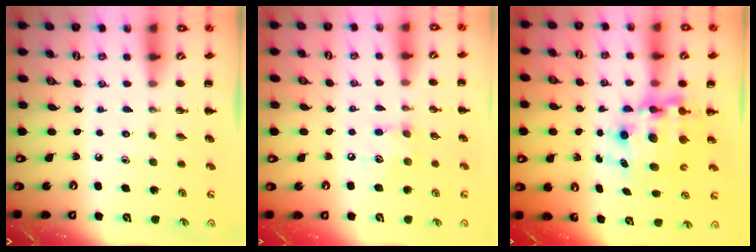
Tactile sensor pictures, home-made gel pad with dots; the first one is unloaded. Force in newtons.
{"total": 6.8, "press": 6.8, "slide": 0.6}
{"total": 9.4, "press": 9.0, "slide": 2.6}